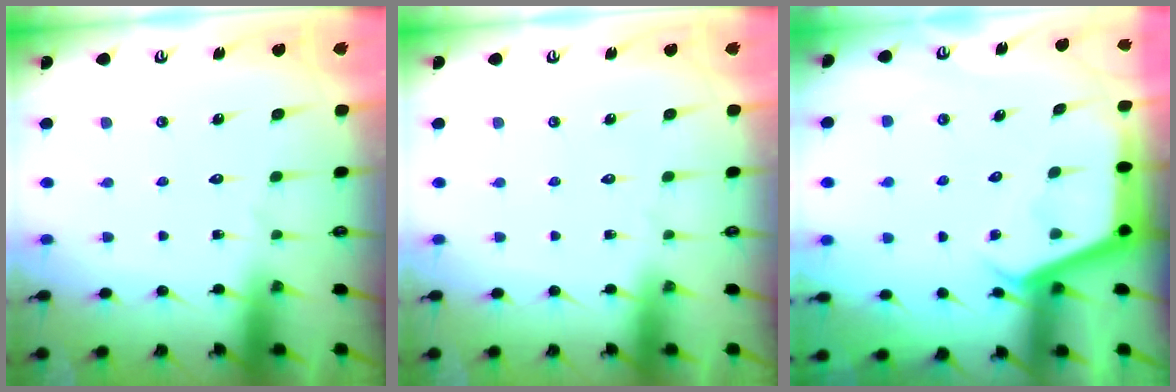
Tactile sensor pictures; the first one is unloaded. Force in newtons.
{"total": 0.0}
{"total": 3.8, "press": 3.8, "slide": 0.3}